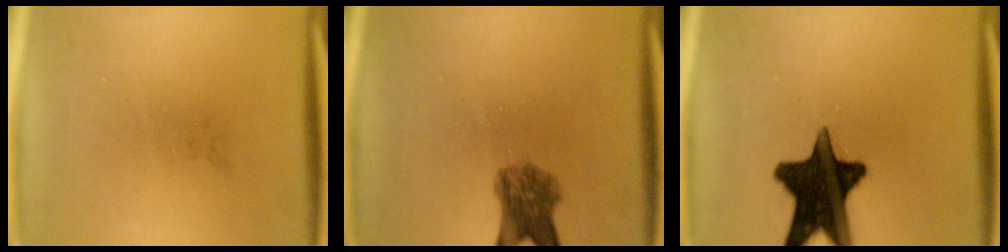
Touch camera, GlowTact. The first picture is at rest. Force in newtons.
{"total": 5.6}
{"total": 16.1}